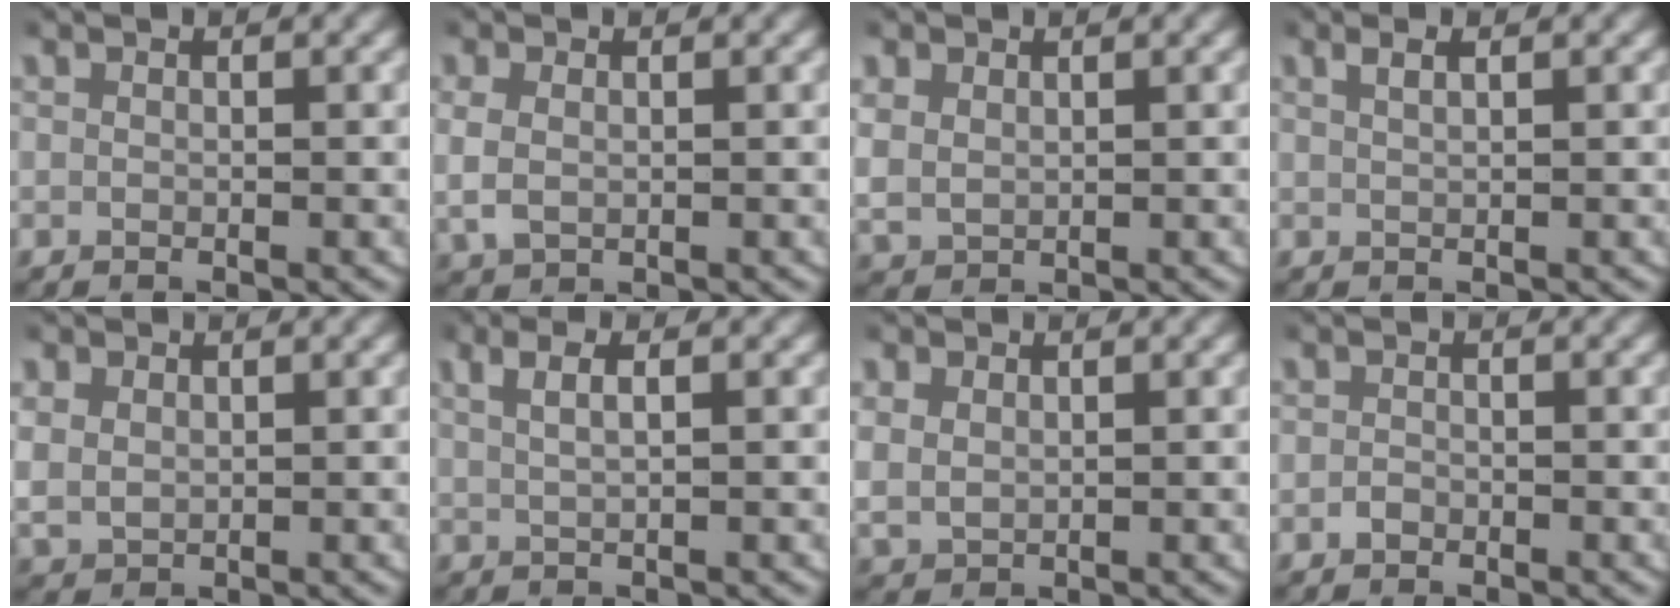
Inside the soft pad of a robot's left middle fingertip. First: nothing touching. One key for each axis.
{"total": 3.1, "fx": 0.4, "fy": 2.5, "fz": 1.8, "tx": -0.054, "ty": -0.003, "tz": 0.014}
{"total": 4.2, "fx": 1.0, "fy": 3.7, "fz": 1.8, "tx": -0.070, "ty": -0.007, "tz": 0.026}
{"total": 1.1, "fx": 0.7, "fy": 0.1, "fz": 0.9, "tx": -0.013, "ty": 0.005, "tz": 0.015}
{"total": 3.8, "fx": 0.9, "fy": 3.3, "fz": 1.6, "tx": -0.062, "ty": -0.008, "tz": 0.025}
{"total": 2.4, "fx": 1.1, "fy": 0.7, "fz": 2.0, "tx": -0.032, "ty": 0.010, "tz": 0.020}
{"total": 3.4, "fx": 1.0, "fy": 2.9, "fz": 1.5, "tx": -0.057, "ty": -0.009, "tz": 0.027}
{"total": 0.7, "fx": -0.6, "fy": 0.4, "fz": 0.2, "tx": -0.007, "ty": -0.003, "tz": -0.008}